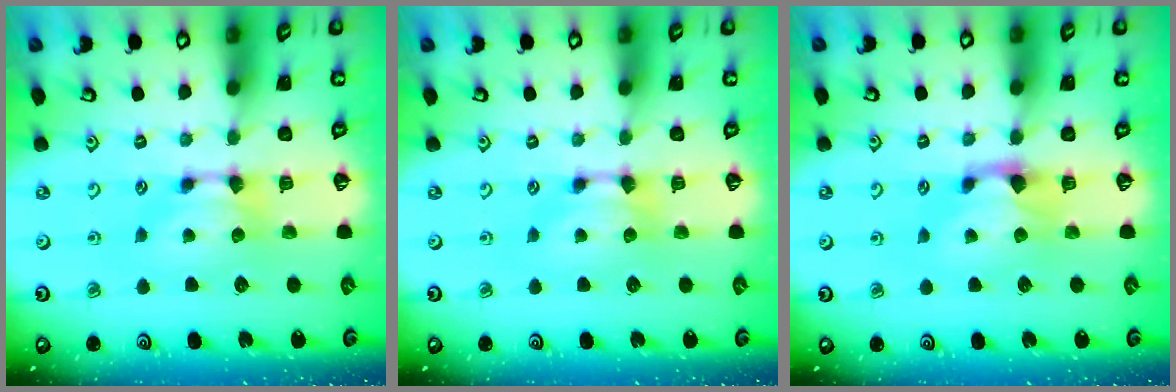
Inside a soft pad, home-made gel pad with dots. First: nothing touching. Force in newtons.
{"total": 0.0}
{"total": 1.2, "press": 0.4, "slide": 1.2}